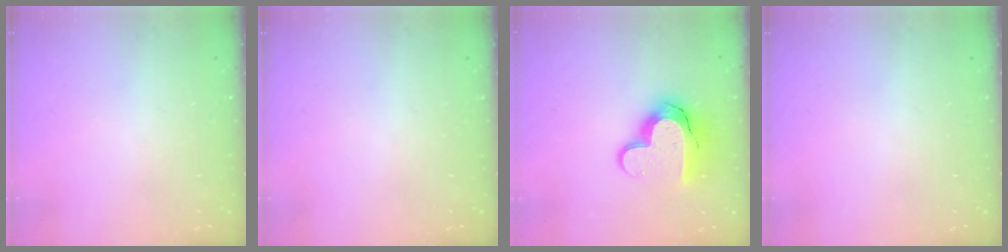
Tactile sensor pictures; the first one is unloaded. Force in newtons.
{"total": 0.0}
{"total": 14.2, "press": 14.1, "slide": 1.0}
{"total": 0.0}